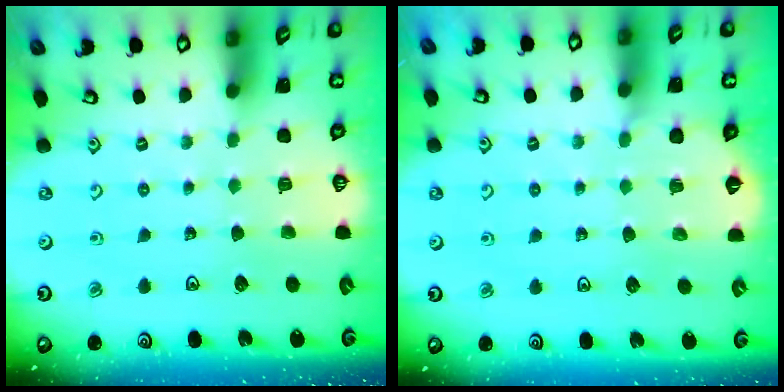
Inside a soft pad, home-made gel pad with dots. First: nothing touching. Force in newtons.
{"total": 3.9, "press": 3.9, "slide": 0.6}